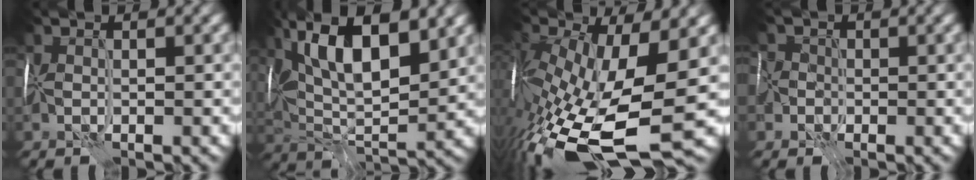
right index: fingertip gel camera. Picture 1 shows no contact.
{"total": 10.9, "force": [4.6, 4.4, 8.9], "torque": [-0.154, 0.007, 0.078]}
{"total": 15.7, "force": [-5.2, 6.4, 13.4], "torque": [-0.282, -0.033, -0.086]}
{"total": 5.5, "force": [-2.0, 4.6, 2.2], "torque": [-0.049, -0.001, -0.055]}